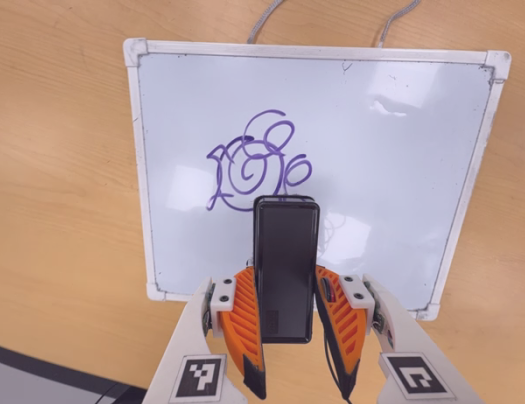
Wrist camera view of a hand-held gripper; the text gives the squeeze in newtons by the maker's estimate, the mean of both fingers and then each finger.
{"total": 4.0, "left": 2.5, "right": 5.5}